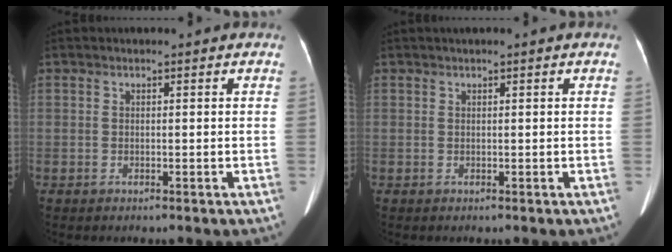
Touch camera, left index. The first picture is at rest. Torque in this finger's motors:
{"motor_torque": [0.28, -0.16, 0.02, 0.00]}